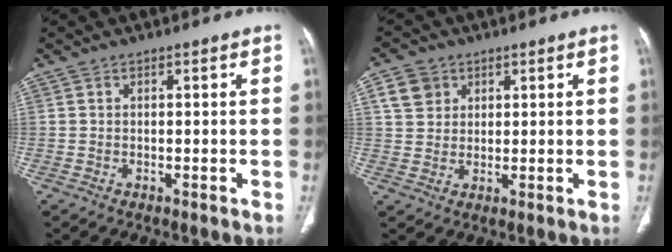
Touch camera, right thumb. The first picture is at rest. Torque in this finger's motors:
{"motor_torque": [0.93, 0.96, 0.21, -0.27, 0.05]}